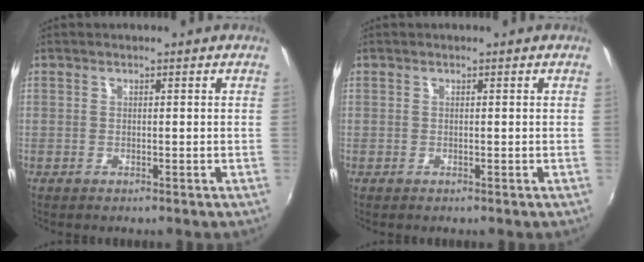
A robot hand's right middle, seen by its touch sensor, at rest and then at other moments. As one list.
[{"total": 0.0}]